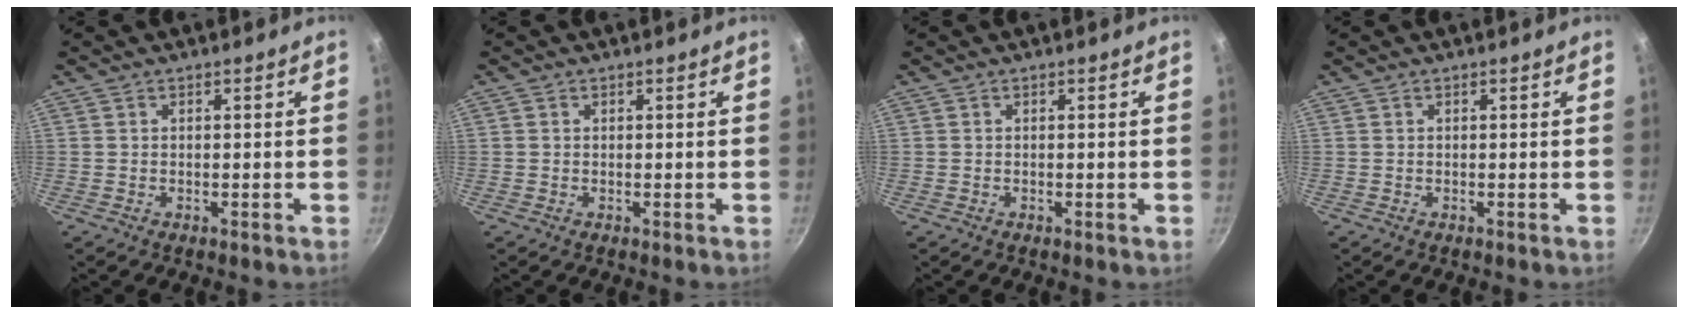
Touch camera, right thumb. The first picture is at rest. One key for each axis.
{"total": 0.0}
{"total": 0.0}
{"total": 0.0}